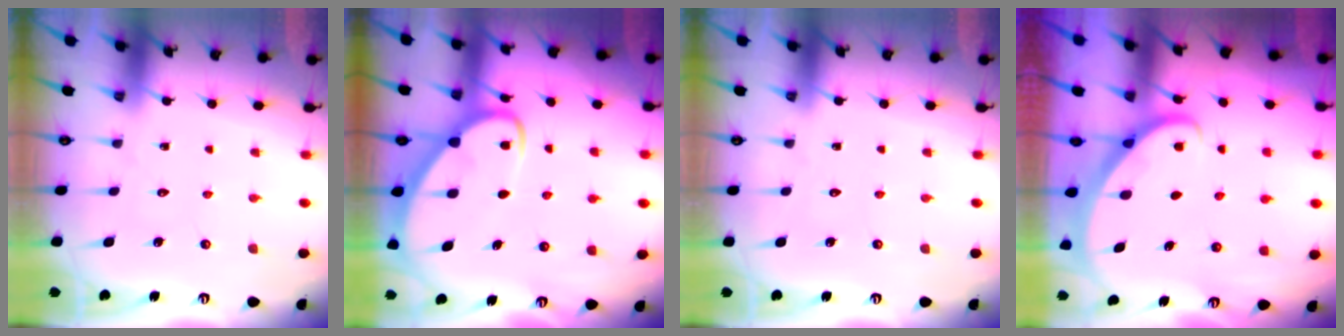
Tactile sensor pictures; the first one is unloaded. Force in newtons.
{"total": 5.5, "press": 5.5, "slide": 0.5}
{"total": 0.0}
{"total": 2.6, "press": 2.6, "slide": 0.2}